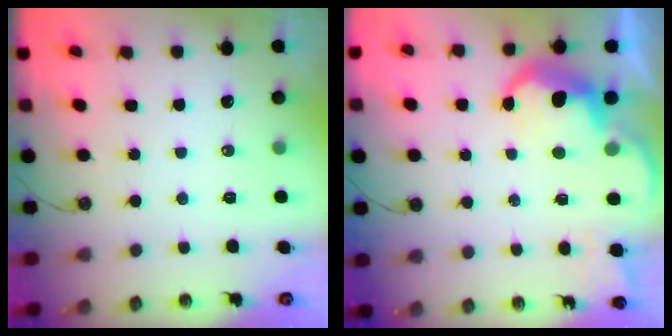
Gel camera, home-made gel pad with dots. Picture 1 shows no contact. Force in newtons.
{"total": 8.6, "press": 8.5, "slide": 0.6}